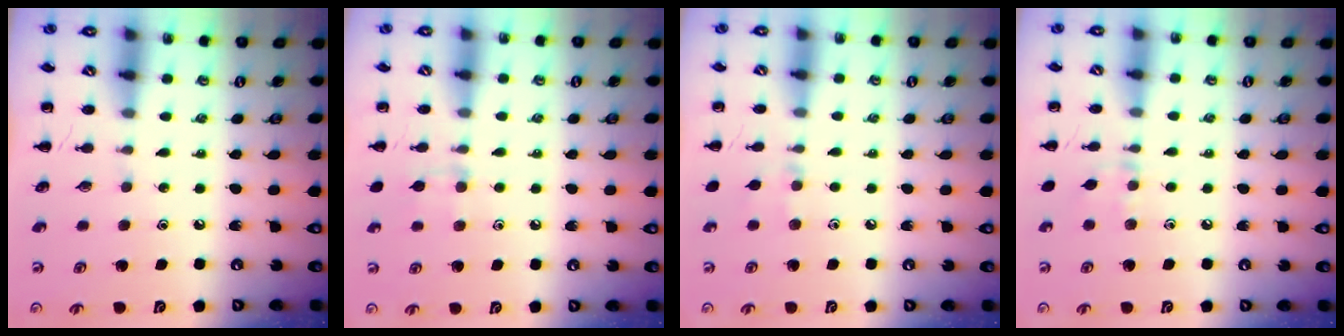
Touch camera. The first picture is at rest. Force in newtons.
{"total": 7.2, "press": 6.8, "slide": 2.5}
{"total": 5.1, "press": 4.8, "slide": 1.7}
{"total": 3.8, "press": 3.5, "slide": 1.4}